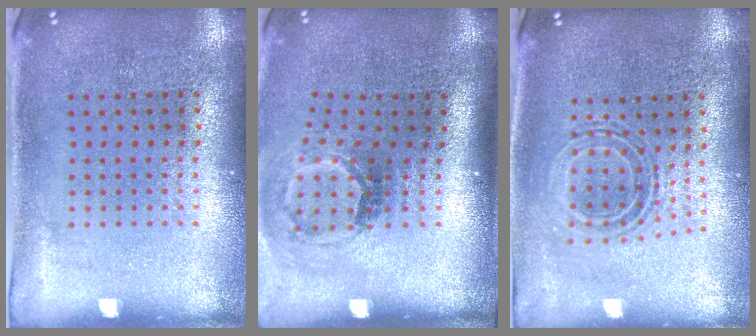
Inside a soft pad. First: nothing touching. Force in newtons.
{"total": 1.8, "press": 1.1, "slide": 1.4}
{"total": 0.9, "press": 0.8, "slide": 0.3}